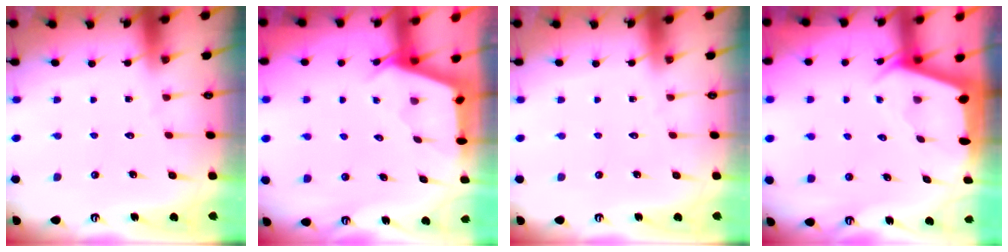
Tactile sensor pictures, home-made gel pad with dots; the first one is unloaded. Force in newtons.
{"total": 2.6, "press": 2.6, "slide": 0.3}
{"total": 0.0}
{"total": 2.4, "press": 2.4, "slide": 0.3}